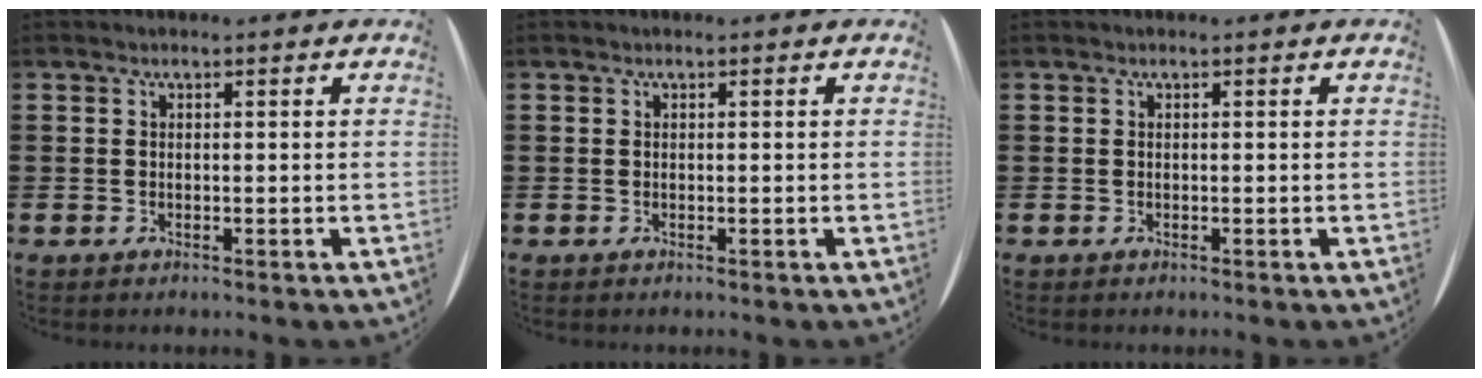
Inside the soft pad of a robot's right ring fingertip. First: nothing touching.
{"total": 0.0}
{"total": 0.0}